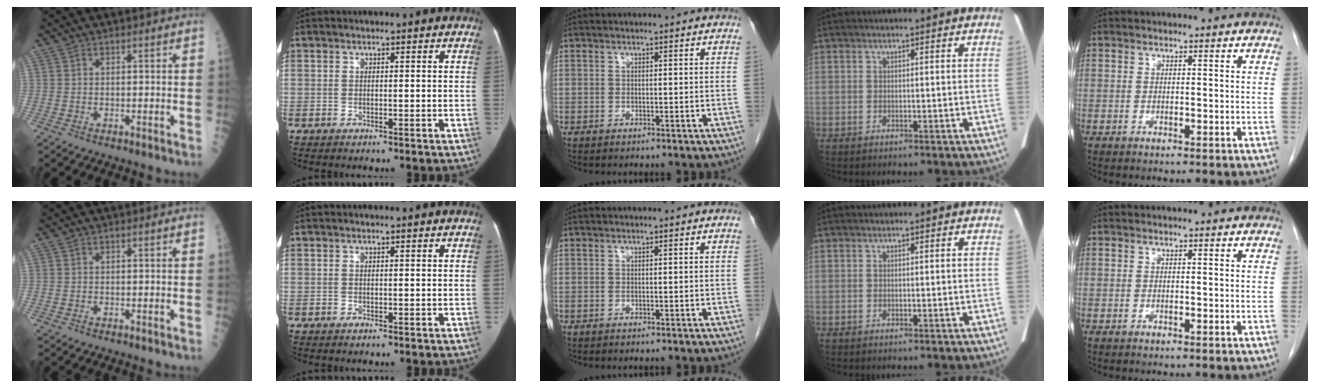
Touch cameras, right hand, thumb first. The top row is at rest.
{}